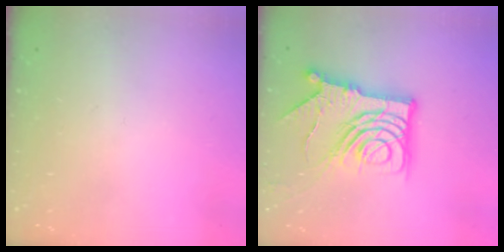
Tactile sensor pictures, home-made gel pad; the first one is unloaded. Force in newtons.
{"total": 17.5, "press": 17.4, "slide": 1.9}